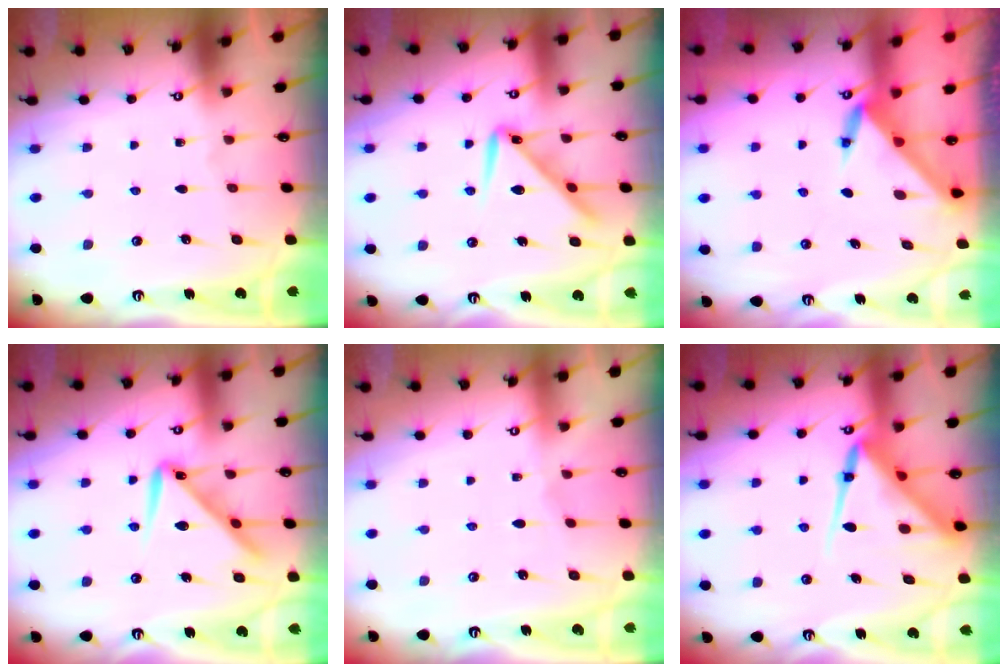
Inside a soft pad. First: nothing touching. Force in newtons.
{"total": 11.2, "press": 11.2, "slide": 0.6}
{"total": 3.2, "press": 3.2, "slide": 0.2}
{"total": 12.2, "press": 12.2, "slide": 0.7}
{"total": 2.4, "press": 2.4, "slide": 0.5}
{"total": 11.1, "press": 11.0, "slide": 1.1}